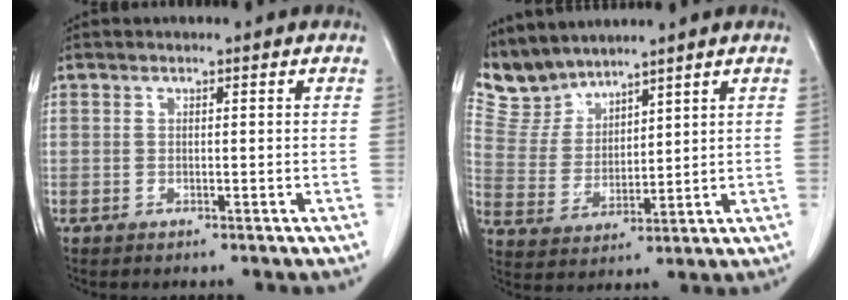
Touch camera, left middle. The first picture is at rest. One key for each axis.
{"total": 6.4, "fx": 6.3, "fy": 1.4, "fz": -0.2, "tx": -0.012, "ty": 0.008, "tz": 0.147}